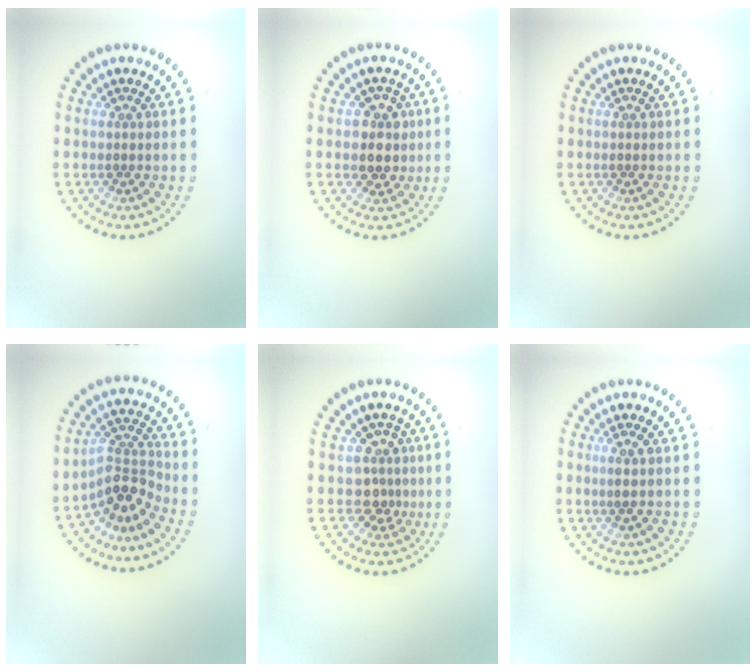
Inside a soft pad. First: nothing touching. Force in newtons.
{"total": 2.8, "press": 2.5, "slide": 1.1}
{"total": 0.0}
{"total": 3.9, "press": 2.7, "slide": 2.8}
{"total": 2.6, "press": 1.8, "slide": 1.8}
{"total": 0.6, "press": 0.4, "slide": 0.4}